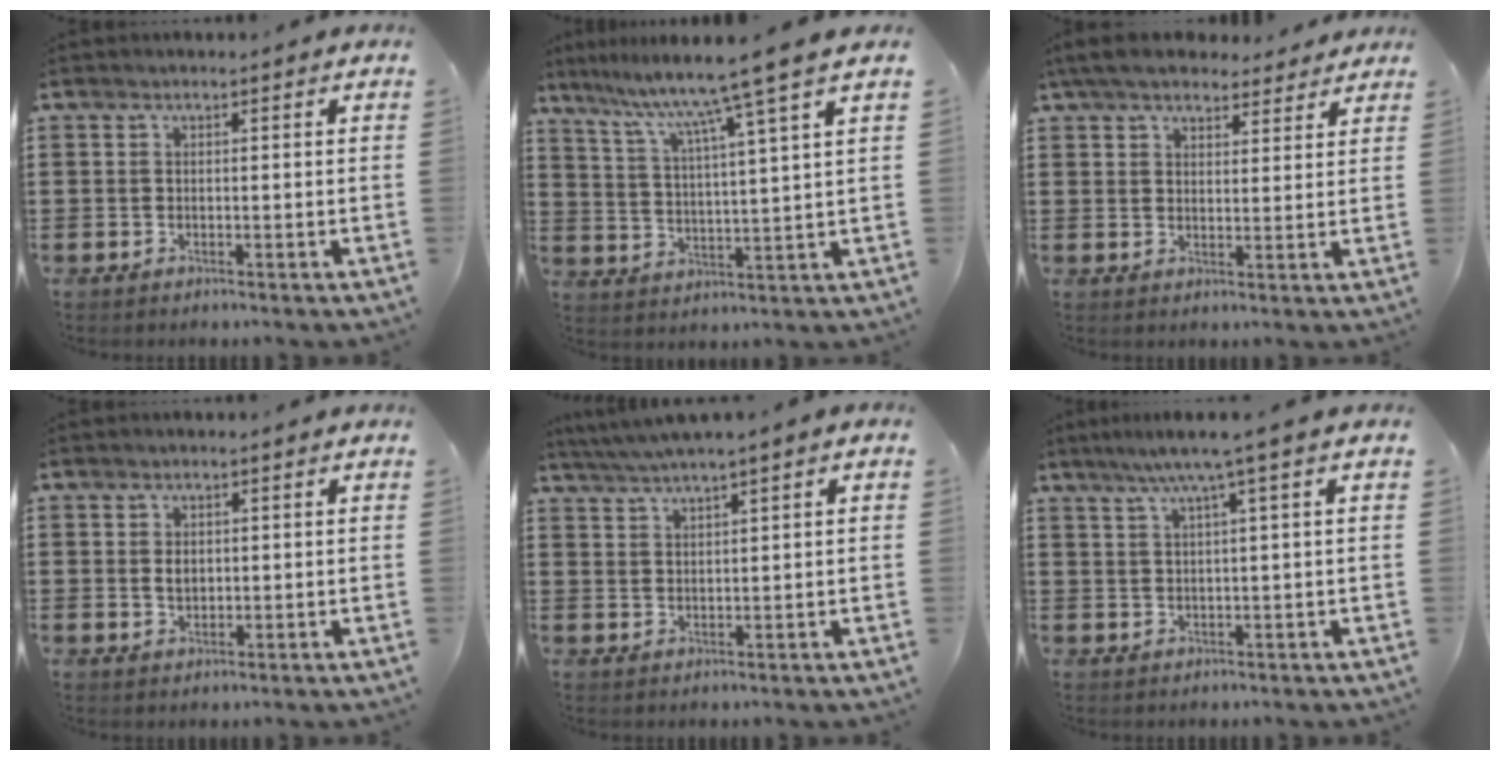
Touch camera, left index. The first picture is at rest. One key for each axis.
{"total": 9.0, "fx": 7.0, "fy": -1.6, "fz": 5.4, "tx": -0.133, "ty": -0.040, "tz": 0.106}
{"total": 5.8, "fx": 5.1, "fy": 1.7, "fz": 2.2, "tx": -0.059, "ty": -0.006, "tz": 0.096}
{"total": 1.8, "fx": 0.3, "fy": 1.2, "fz": 1.3, "tx": -0.029, "ty": 0.008, "tz": 0.003}
{"total": 2.5, "fx": 1.8, "fy": -0.4, "fz": 1.7, "tx": -0.034, "ty": -0.002, "tz": 0.033}
{"total": 4.0, "fx": 1.8, "fy": -0.5, "fz": 3.5, "tx": -0.072, "ty": -0.002, "tz": 0.027}